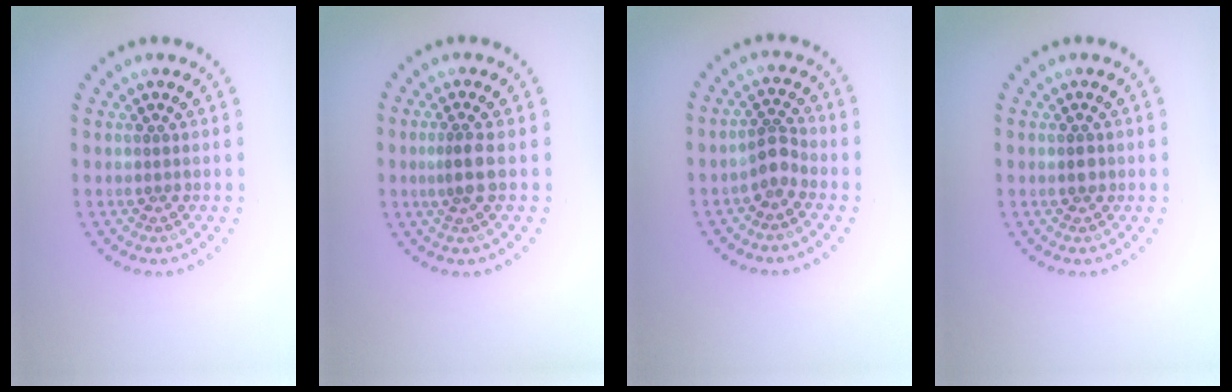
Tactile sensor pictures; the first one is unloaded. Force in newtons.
{"total": 2.1, "press": 1.7, "slide": 1.3}
{"total": 2.2, "press": 1.6, "slide": 1.4}
{"total": 1.2, "press": 1.2, "slide": 0.0}